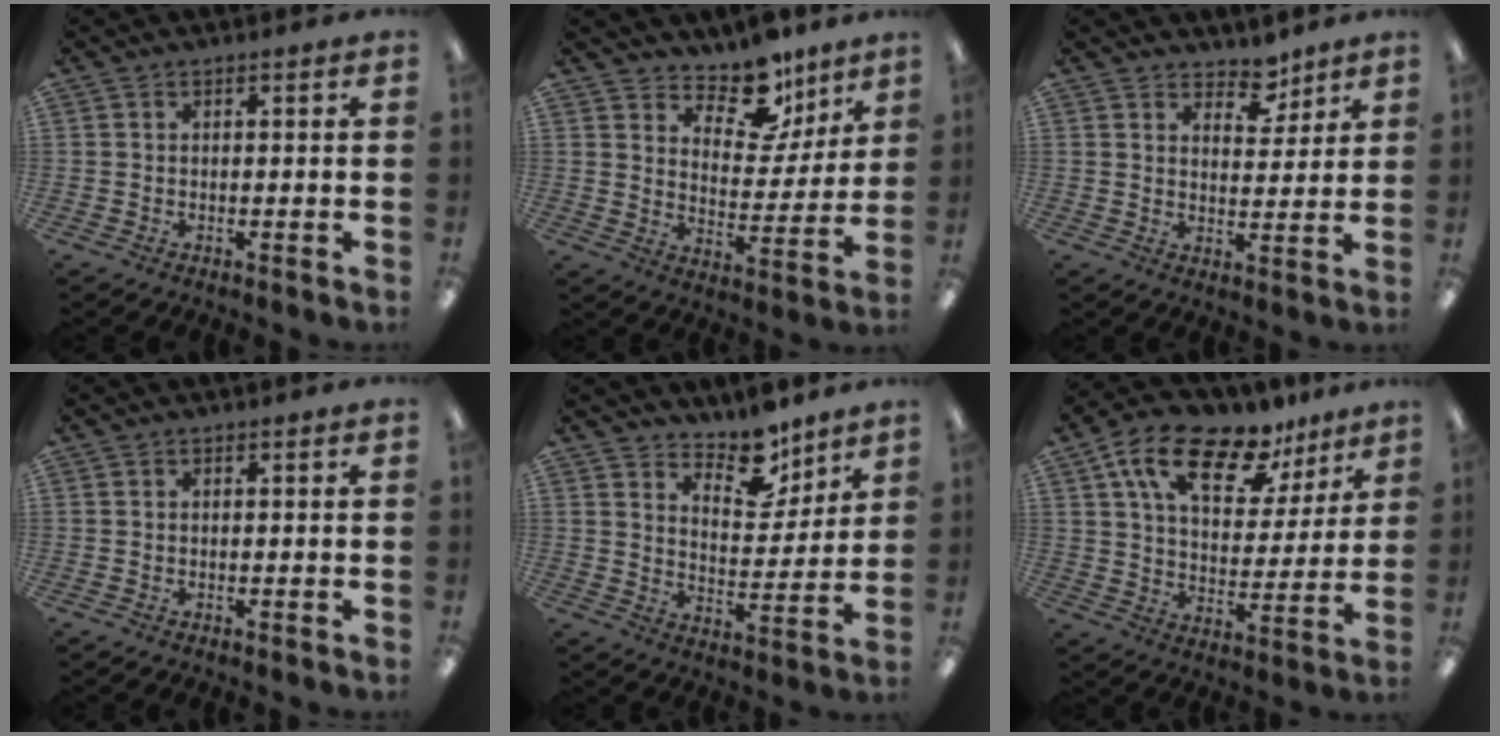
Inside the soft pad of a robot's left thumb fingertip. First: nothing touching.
{"total": 12.4, "force": [9.9, 5.9, 4.6], "torque": [-0.057, -0.075, 0.179]}
{"total": 6.3, "force": [5.2, 3.2, 1.9], "torque": [-0.012, -0.033, 0.089]}
{"total": 0.0}
{"total": 10.7, "force": [9.0, 4.4, 3.7], "torque": [-0.038, -0.068, 0.161]}
{"total": 18.2, "force": [11.7, 8.8, 11.0], "torque": [-0.192, -0.055, 0.202]}